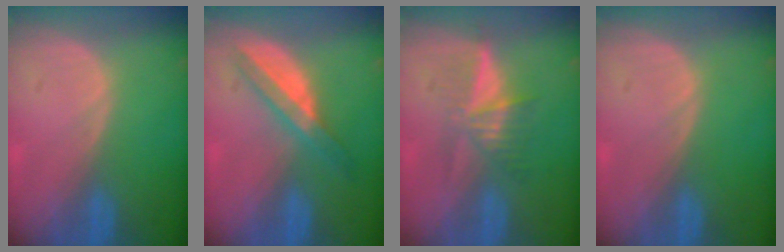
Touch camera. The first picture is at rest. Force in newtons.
{"total": 6.0, "press": 5.2, "slide": 2.9}
{"total": 5.2, "press": 4.8, "slide": 1.8}
{"total": 0.0}